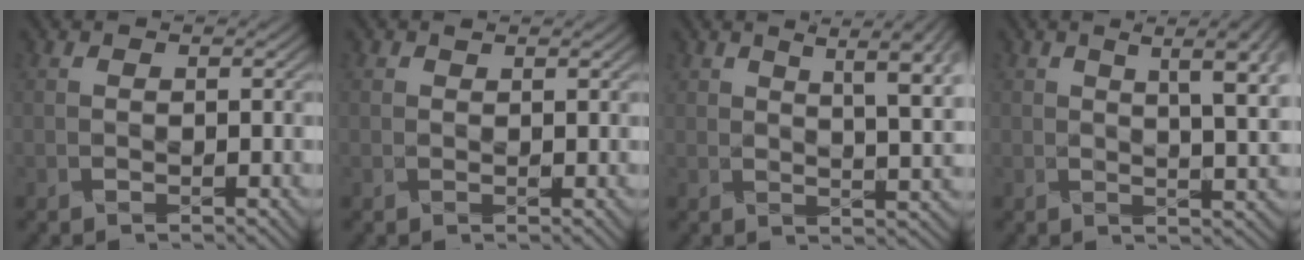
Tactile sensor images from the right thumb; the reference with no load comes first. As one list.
[{"total": 0.7, "force": [0.6, 0.3, 0.2], "torque": [-0.002, -0.001, 0.010]}, {"total": 9.4, "force": [4.3, 3.0, 7.8], "torque": [-0.102, 0.021, 0.056]}, {"total": 8.8, "force": [3.5, 2.9, 7.5], "torque": [-0.089, 0.020, 0.040]}]